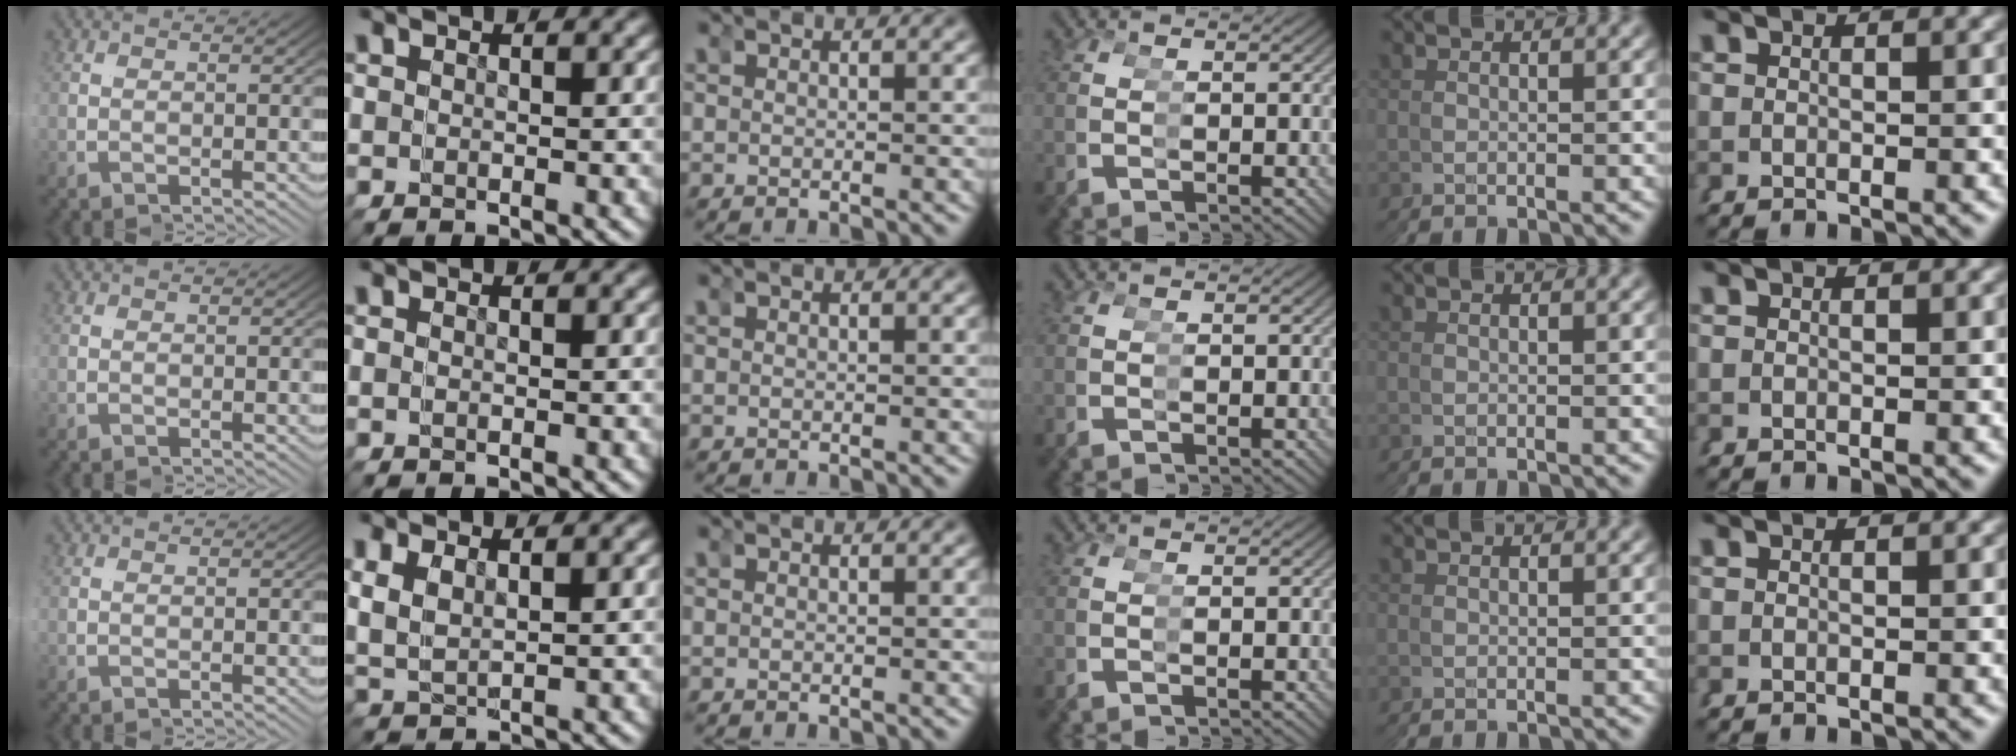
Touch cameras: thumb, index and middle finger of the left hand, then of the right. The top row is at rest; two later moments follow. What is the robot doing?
{"motion": "grasp_and_lifting", "object": "hoodie"}